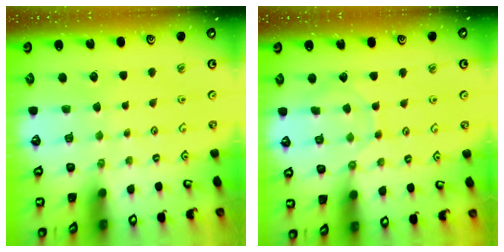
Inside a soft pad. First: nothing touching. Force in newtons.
{"total": 7.0, "press": 7.0, "slide": 0.8}